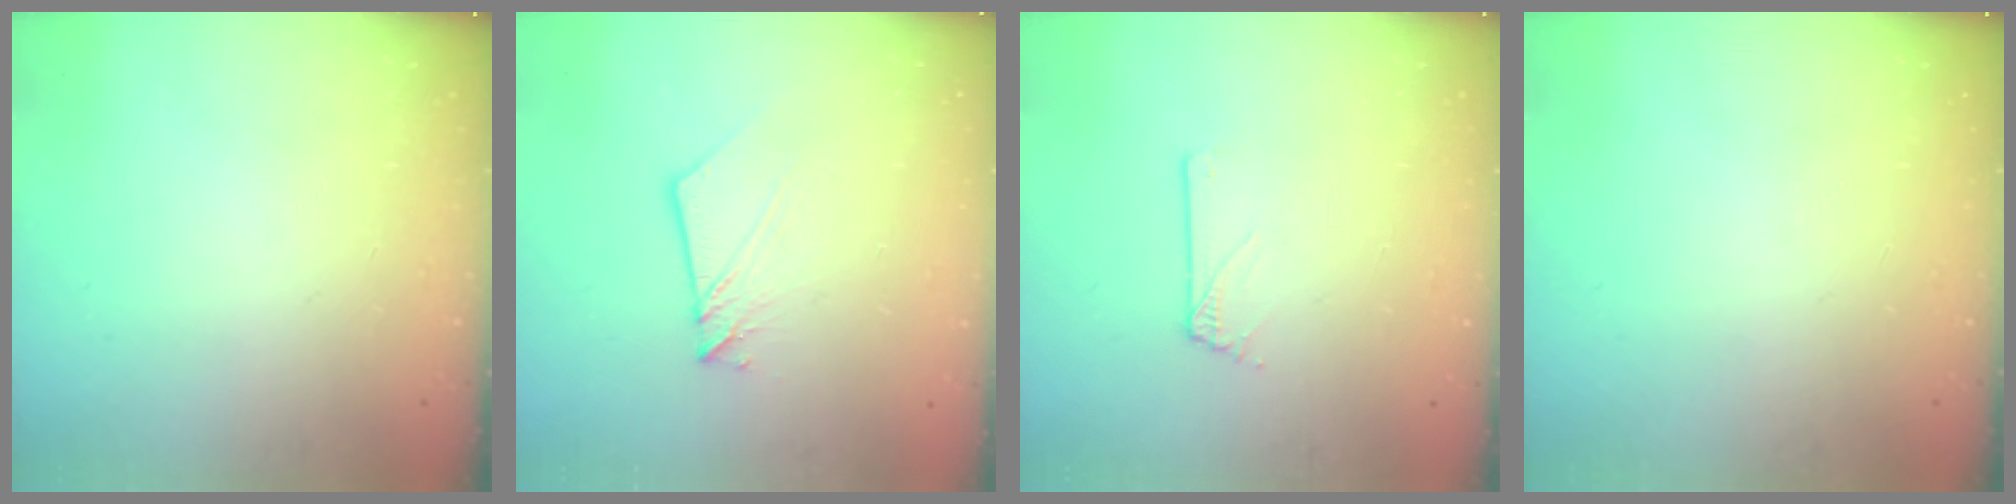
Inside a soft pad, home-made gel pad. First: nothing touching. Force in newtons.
{"total": 6.2, "press": 6.2, "slide": 0.7}
{"total": 0.0}
{"total": 0.0}